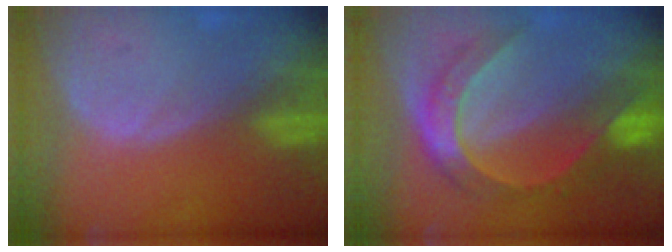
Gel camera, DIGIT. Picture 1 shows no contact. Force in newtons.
{"total": 8.3, "press": 8.2, "slide": 0.8}